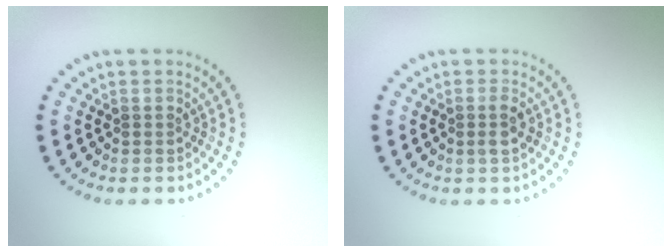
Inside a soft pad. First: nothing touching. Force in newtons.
{"total": 1.3, "press": 1.2, "slide": 0.6}